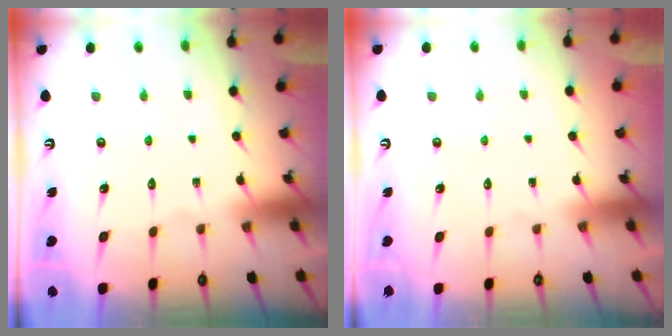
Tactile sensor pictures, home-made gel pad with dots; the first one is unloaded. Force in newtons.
{"total": 0.0}